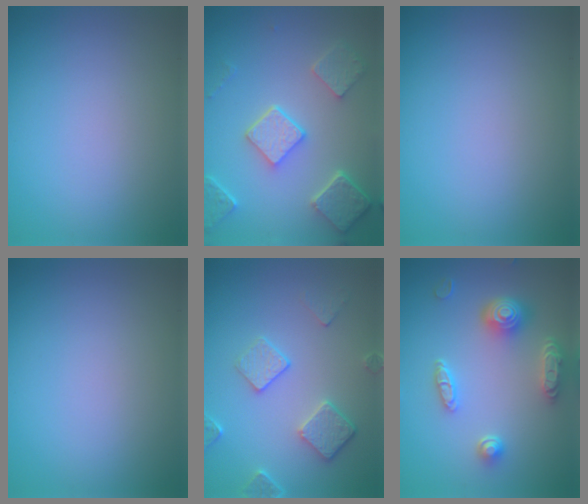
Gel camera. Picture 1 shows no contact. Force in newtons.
{"total": 5.4, "press": 4.2, "slide": 3.4}
{"total": 0.0}
{"total": 0.0}
{"total": 3.8, "press": 3.1, "slide": 2.1}
{"total": 4.8, "press": 3.9, "slide": 2.7}